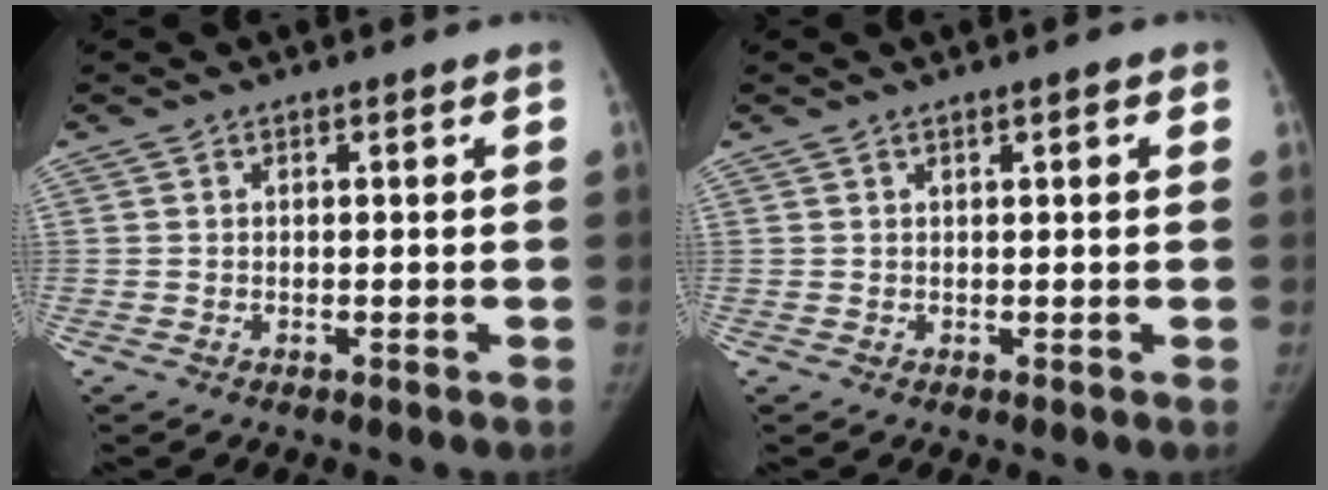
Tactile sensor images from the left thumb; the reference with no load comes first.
{"total": 1.4, "force": [0.7, 0.3, 1.1], "torque": [-0.012, 0.001, 0.009]}